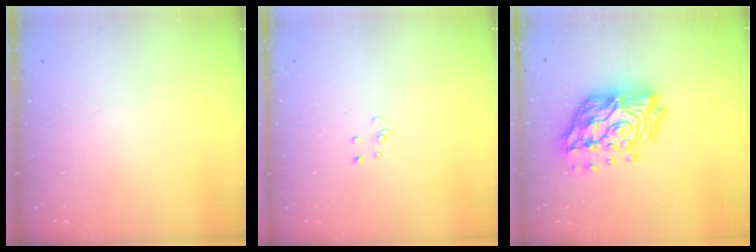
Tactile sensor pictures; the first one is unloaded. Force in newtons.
{"total": 3.0, "press": 3.0, "slide": 0.3}
{"total": 22.0, "press": 21.7, "slide": 3.4}